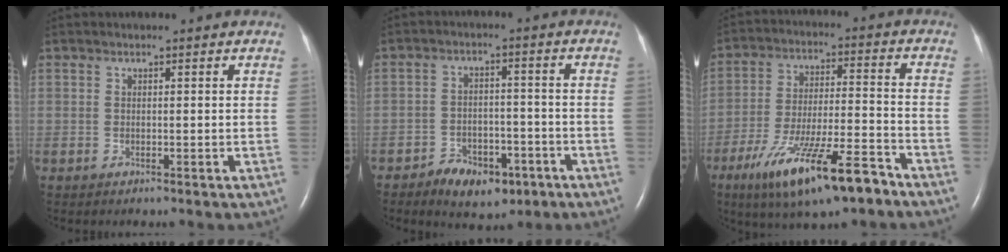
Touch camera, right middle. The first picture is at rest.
{"total": 7.8, "force": [-4.8, 4.4, 4.3], "torque": [-0.070, 0.008, -0.069]}
{"total": 16.3, "force": [-10.6, 2.7, 12.1], "torque": [-0.207, -0.024, -0.177]}